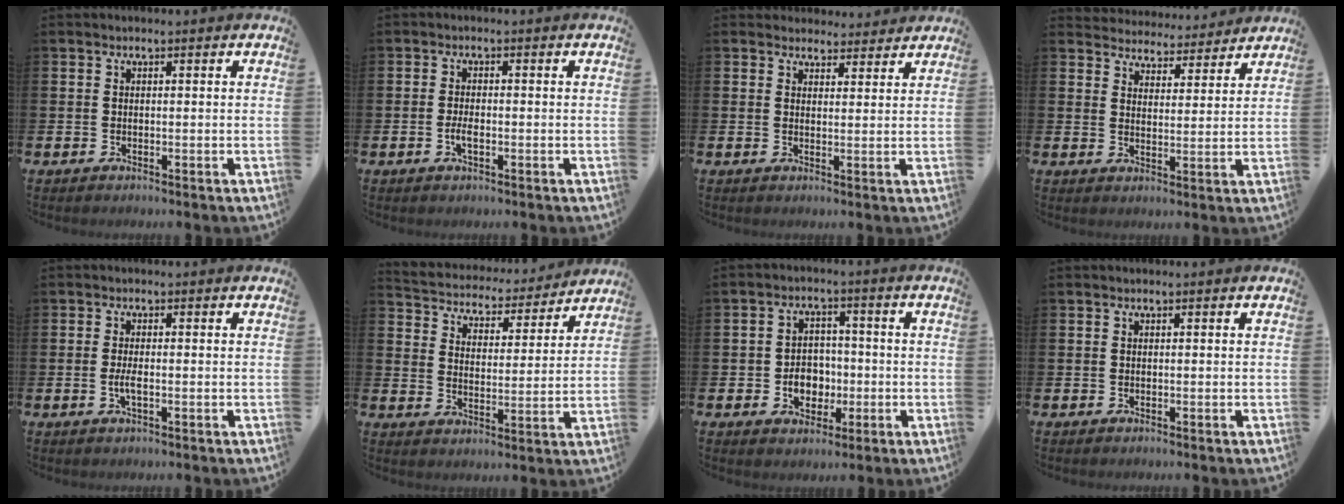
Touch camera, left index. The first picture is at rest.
{"total": 2.0, "force": [-0.6, 0.8, 1.7], "torque": [-0.034, 0.002, -0.011]}
{"total": 3.4, "force": [3.2, 1.1, -0.3], "torque": [0.006, -0.016, 0.057]}
{"total": 4.6, "force": [4.4, 0.9, -0.5], "torque": [-0.003, -0.040, 0.076]}
{"total": 1.9, "force": [-0.4, 0.5, 1.8], "torque": [-0.035, 0.002, -0.007]}
{"total": 4.6, "force": [4.4, 1.5, 0.1], "torque": [-0.030, -0.042, 0.070]}
{"total": 4.7, "force": [-1.1, 4.0, 2.2], "torque": [-0.030, 0.001, -0.028]}
{"total": 0.0}